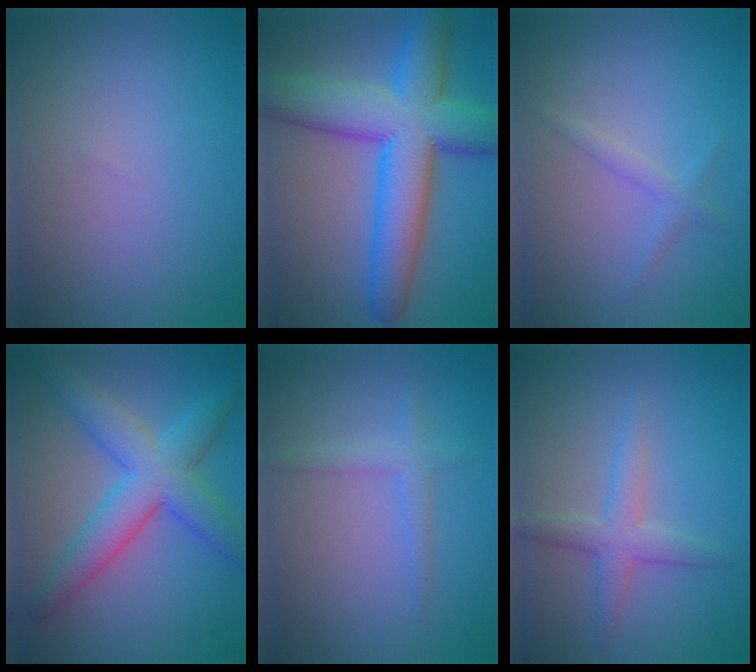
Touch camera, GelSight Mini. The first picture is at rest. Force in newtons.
{"total": 11.5, "press": 11.5, "slide": 0.4}
{"total": 1.4, "press": 1.4, "slide": 0.1}
{"total": 6.9, "press": 6.9, "slide": 0.2}
{"total": 1.8, "press": 1.8, "slide": 0.2}
{"total": 2.8, "press": 2.8, "slide": 0.1}